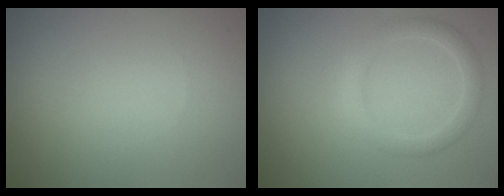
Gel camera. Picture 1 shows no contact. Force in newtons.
{"total": 2.4, "press": 2.4, "slide": 0.1}